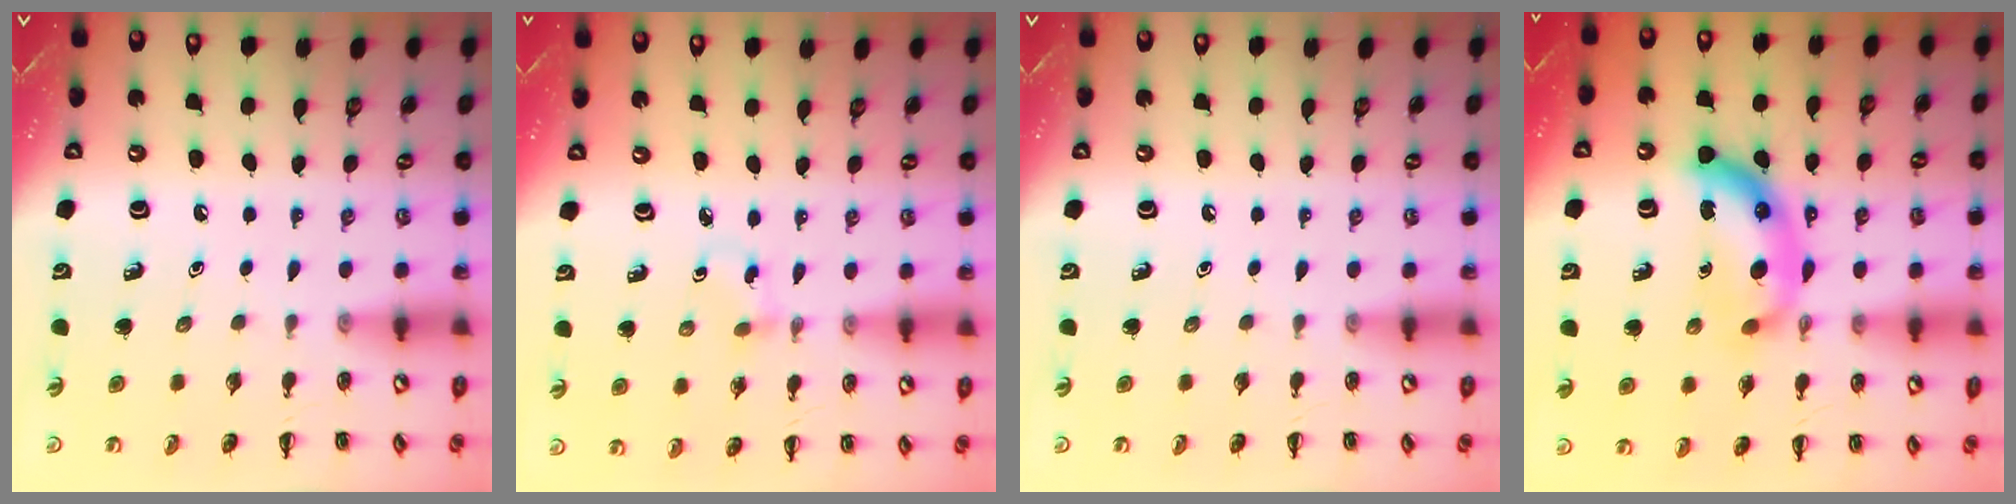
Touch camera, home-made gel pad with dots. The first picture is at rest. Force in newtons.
{"total": 2.0, "press": 1.7, "slide": 1.0}
{"total": 0.0}
{"total": 13.4, "press": 13.4, "slide": 0.3}